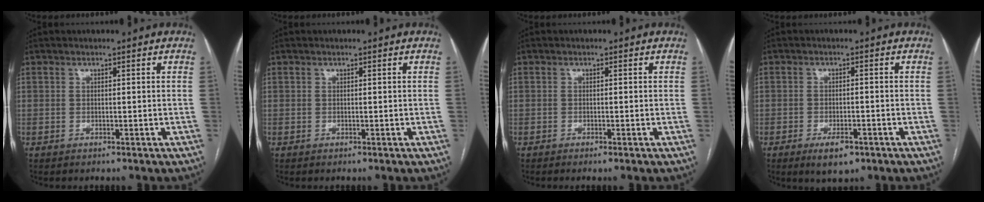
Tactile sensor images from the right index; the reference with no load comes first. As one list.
[{"total": 0.0}, {"total": 0.5, "force": [-0.2, 0.0, 0.5], "torque": [-0.009, 0.000, -0.002]}, {"total": 4.3, "force": [-2.4, 1.8, 3.1], "torque": [-0.050, -0.003, -0.031]}]